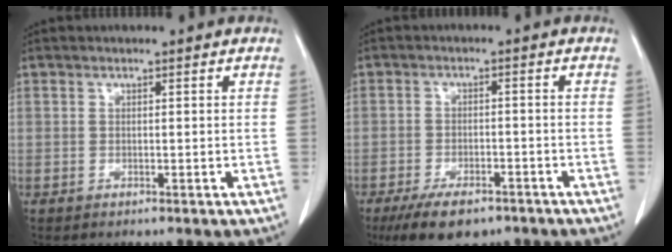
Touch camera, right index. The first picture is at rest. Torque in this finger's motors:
{"motor_torque": [-0.21, -0.53, -0.16, -0.08]}